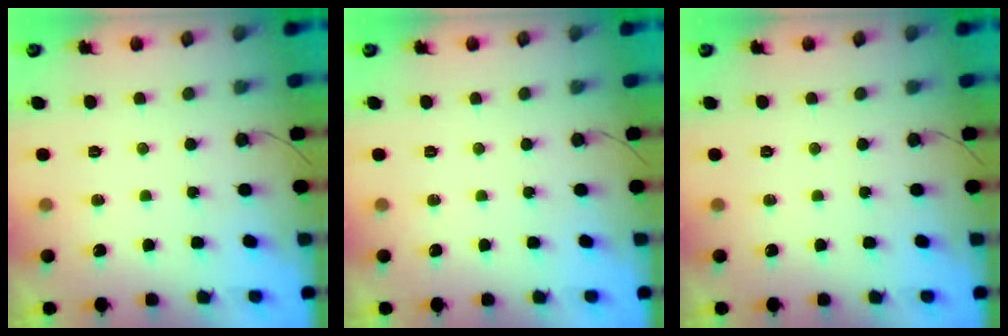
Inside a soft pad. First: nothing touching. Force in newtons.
{"total": 0.0}
{"total": 0.0}